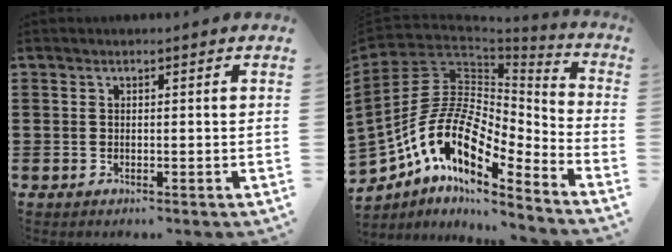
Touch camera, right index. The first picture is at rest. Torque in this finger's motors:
{"motor_torque": [2.14, 0.00, 0.48, 0.21]}